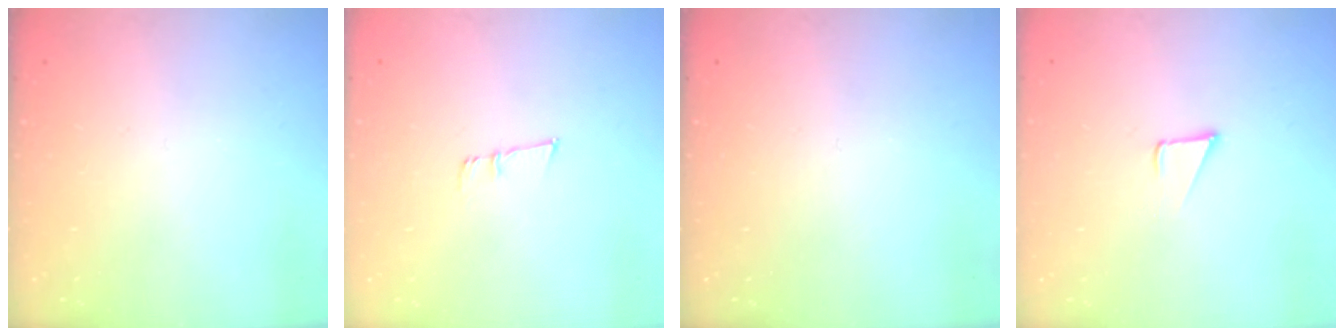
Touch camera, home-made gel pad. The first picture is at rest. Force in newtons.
{"total": 6.0, "press": 5.6, "slide": 2.1}
{"total": 0.0}
{"total": 2.8, "press": 2.8, "slide": 0.2}